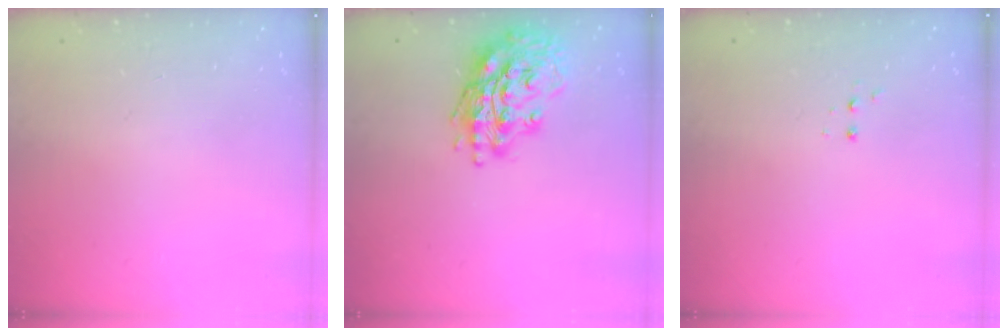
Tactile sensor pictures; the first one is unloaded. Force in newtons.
{"total": 17.6, "press": 17.5, "slide": 2.3}
{"total": 2.8, "press": 2.8, "slide": 0.5}